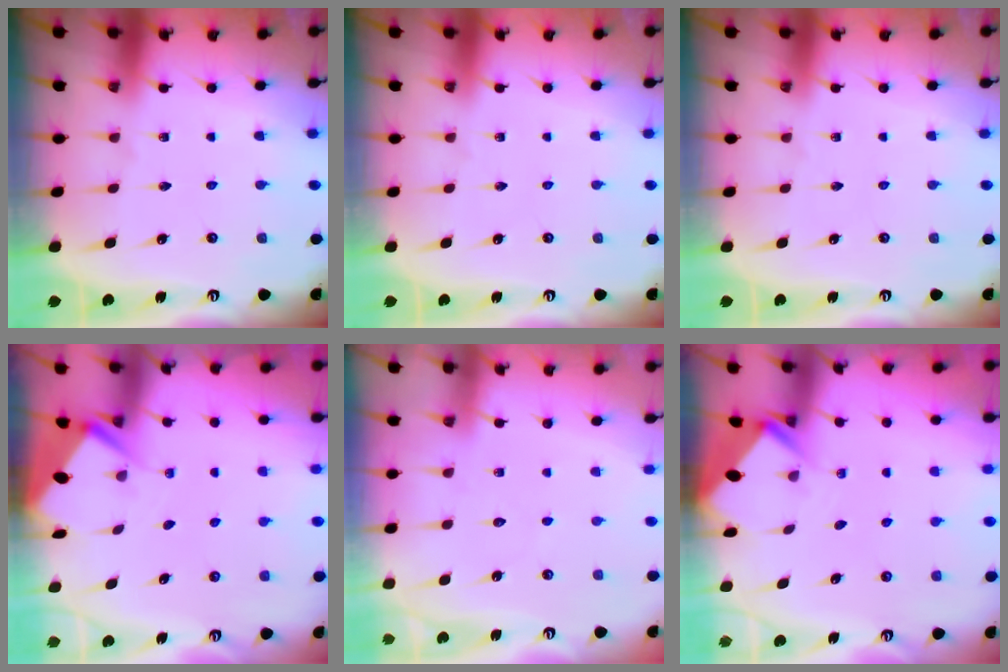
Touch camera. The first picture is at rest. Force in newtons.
{"total": 0.0}
{"total": 0.0}
{"total": 2.9, "press": 2.9, "slide": 0.3}
{"total": 3.8, "press": 3.8, "slide": 0.4}
{"total": 2.8, "press": 2.8, "slide": 0.2}